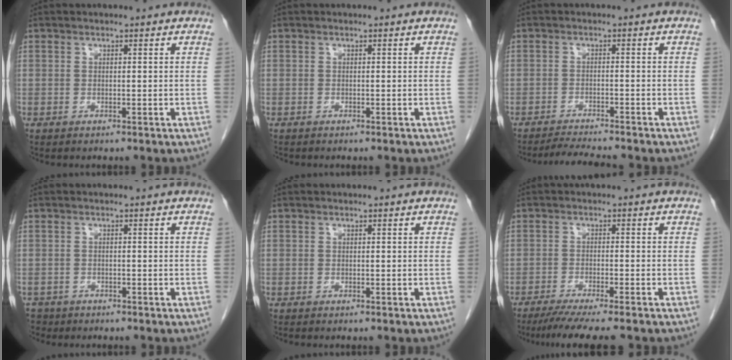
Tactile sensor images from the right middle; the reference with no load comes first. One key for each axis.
{"total": 0.0}
{"total": 4.7, "fx": -4.5, "fy": -0.4, "fz": 1.4, "tx": -0.025, "ty": -0.017, "tz": -0.074}
{"total": 2.6, "fx": -2.0, "fy": 1.6, "fz": -0.1, "tx": -0.004, "ty": 0.000, "tz": -0.037}
{"total": 0.0}
{"total": 9.3, "fx": -7.8, "fy": -0.1, "fz": 5.1, "tx": -0.061, "ty": -0.023, "tz": -0.119}